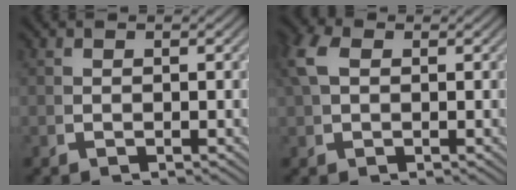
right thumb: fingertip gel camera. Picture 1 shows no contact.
{"total": 2.4, "force": [1.1, 1.5, 1.5], "torque": [-0.045, -0.004, 0.026]}